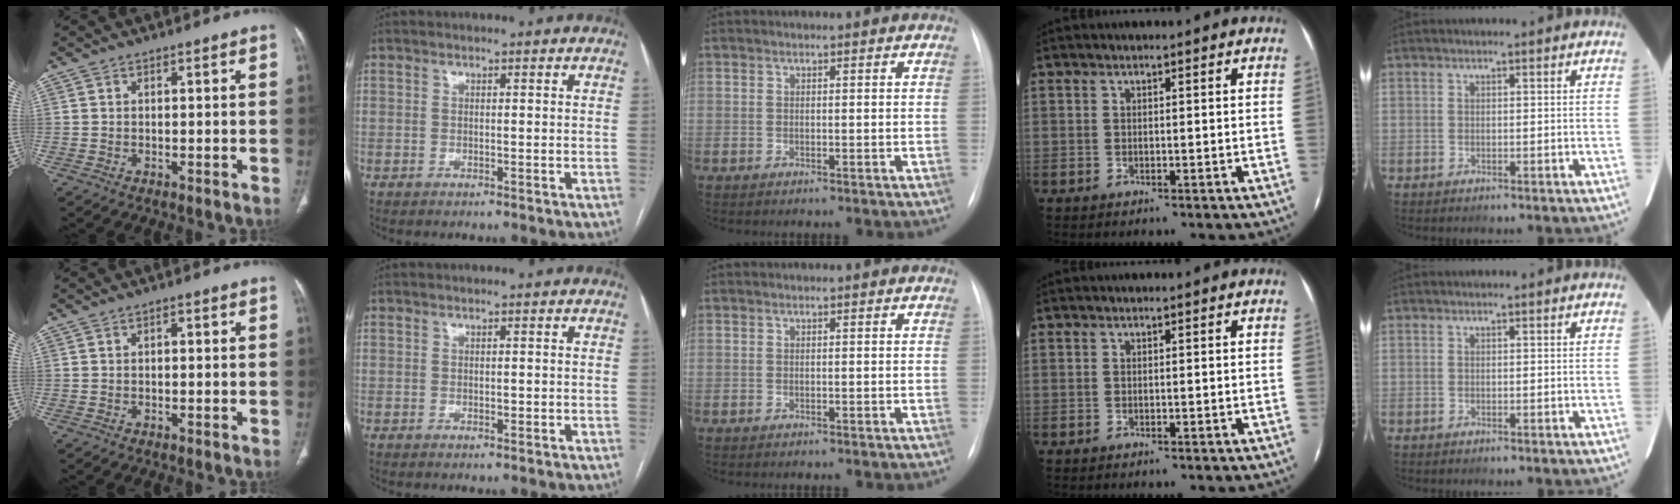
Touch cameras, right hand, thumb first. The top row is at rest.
{"thumb": {"total": 1.0, "force": [0.1, 0.6, 0.8], "torque": [-0.009, 0.002, 0.001]}, "index": {"total": 0.7, "force": [0.0, 0.4, 0.5], "torque": [-0.006, 0.000, 0.003]}}